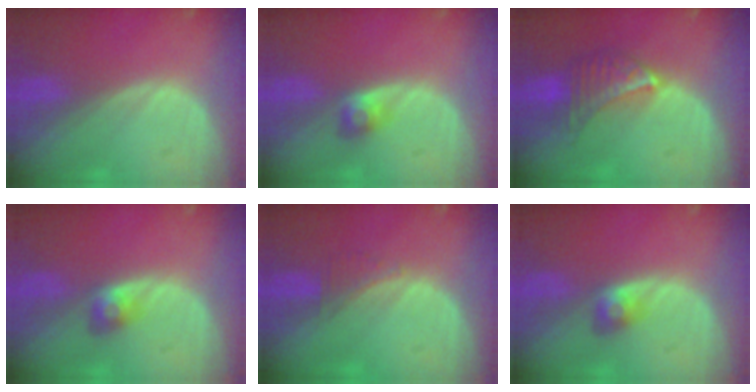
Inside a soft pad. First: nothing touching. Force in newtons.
{"total": 2.5, "press": 2.4, "slide": 0.8}
{"total": 6.8, "press": 6.2, "slide": 2.8}
{"total": 2.9, "press": 2.5, "slide": 1.4}
{"total": 1.7, "press": 1.6, "slide": 0.7}
{"total": 2.9, "press": 2.5, "slide": 1.4}